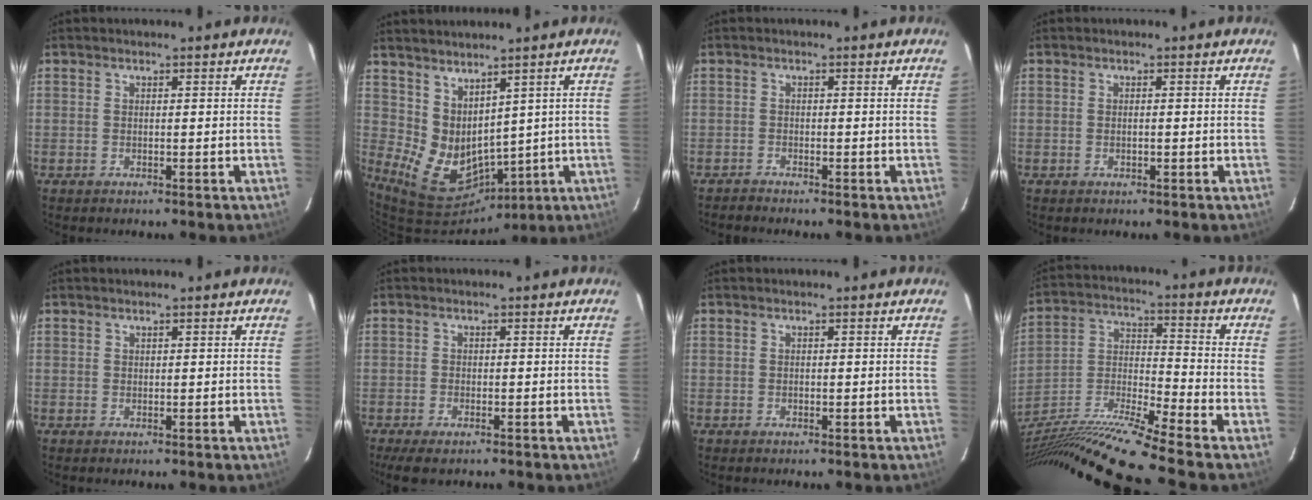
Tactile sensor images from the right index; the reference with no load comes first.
{"total": 10.0, "force": [3.3, 7.0, 6.4], "torque": [-0.123, -0.014, 0.091]}
{"total": 1.1, "force": [-1.1, -0.1, -0.2], "torque": [-0.001, -0.001, -0.022]}
{"total": 0.6, "force": [-0.1, 0.4, 0.4], "torque": [-0.008, 0.000, -0.001]}
{"total": 0.0}
{"total": 4.6, "force": [-3.3, 1.7, 2.7], "torque": [-0.063, -0.017, -0.058]}
{"total": 0.0}
{"total": 19.0, "force": [-15.5, -1.9, 10.9], "torque": [-0.202, -0.029, -0.288]}